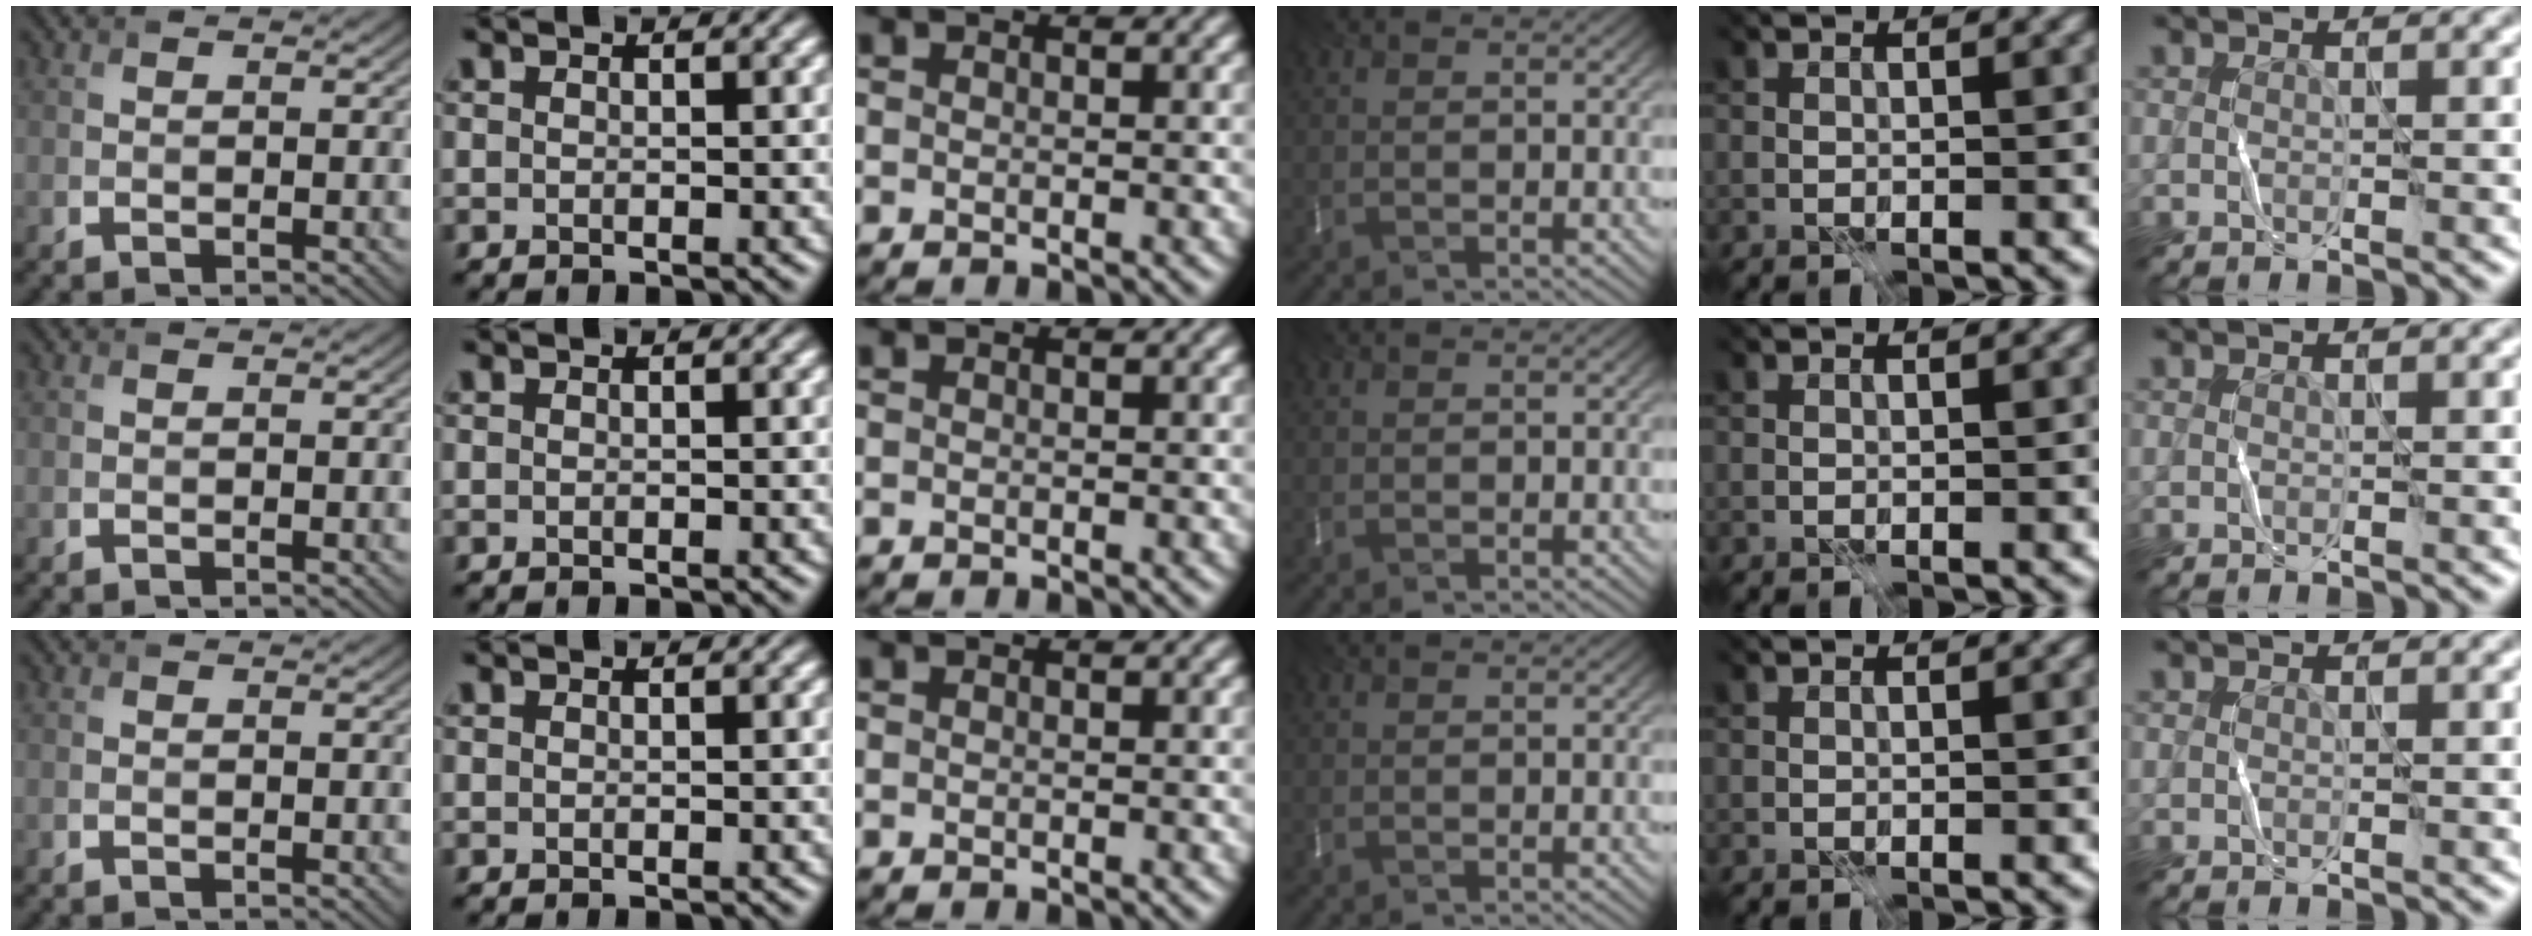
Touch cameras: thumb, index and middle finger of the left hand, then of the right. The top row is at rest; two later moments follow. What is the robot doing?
{"motion": "fold", "object": "bubble wrap"}